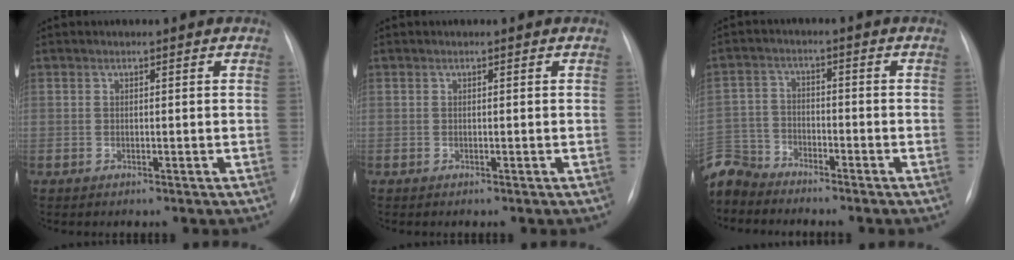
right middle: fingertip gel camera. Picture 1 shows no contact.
{"total": 0.0}
{"total": 7.2, "force": [-6.9, 2.0, -0.1], "torque": [-0.002, -0.001, -0.142]}